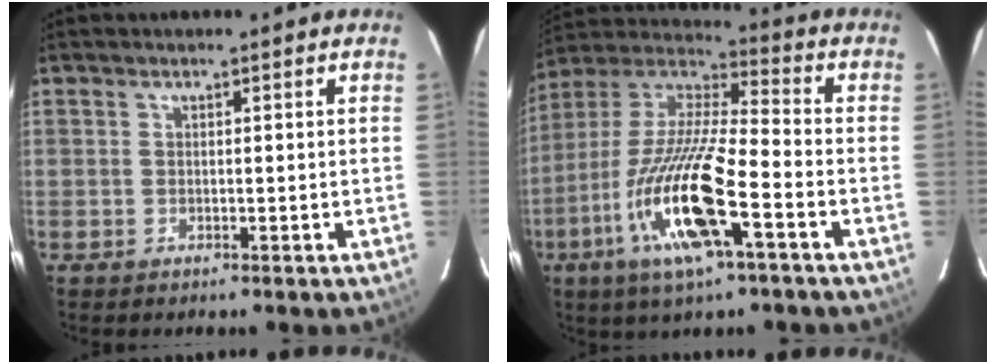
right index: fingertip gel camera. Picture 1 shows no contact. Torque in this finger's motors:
{"motor_torque": [1.95, -0.19, 1.06, 0.21]}